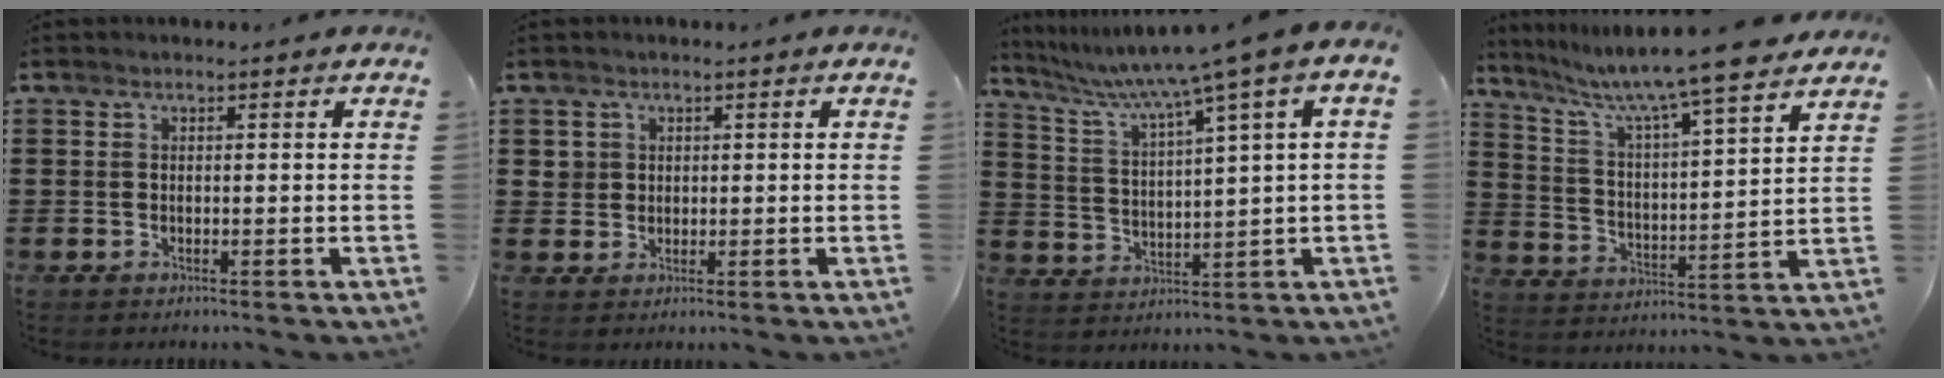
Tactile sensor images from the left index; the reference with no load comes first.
{"total": 2.2, "force": [0.8, 2.1, 0.3], "torque": [-0.014, 0.009, 0.013]}
{"total": 6.9, "force": [4.5, -0.6, 5.1], "torque": [-0.116, -0.035, 0.069]}
{"total": 8.5, "force": [7.4, -0.6, 4.1], "torque": [-0.109, -0.051, 0.120]}